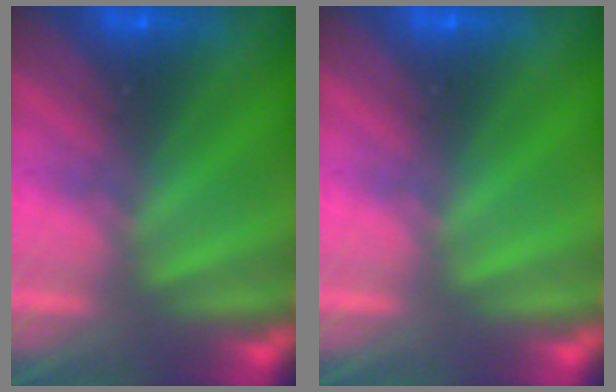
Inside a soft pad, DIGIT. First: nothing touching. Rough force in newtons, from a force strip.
{"total": 0.0}